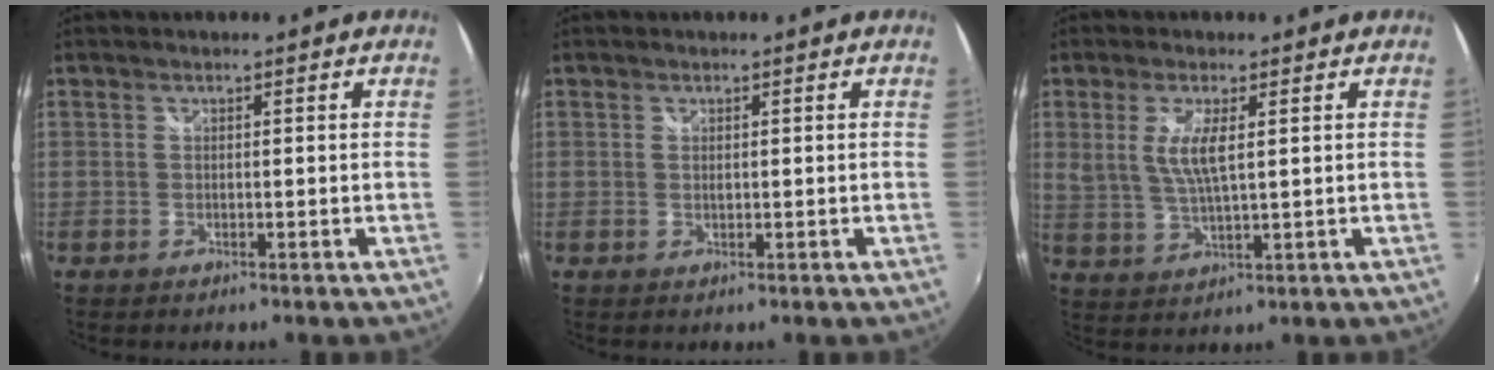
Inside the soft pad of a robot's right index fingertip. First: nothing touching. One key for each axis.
{"total": 0.5, "fx": 0.1, "fy": 0.4, "fz": 0.3, "tx": -0.006, "ty": -0.001, "tz": 0.002}
{"total": 5.8, "fx": 1.5, "fy": 1.3, "fz": 5.4, "tx": -0.111, "ty": -0.006, "tz": 0.034}